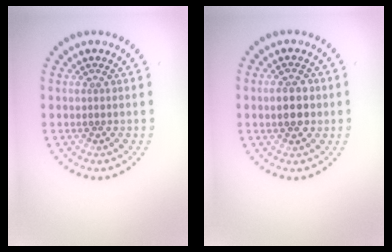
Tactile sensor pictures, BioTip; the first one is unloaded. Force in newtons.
{"total": 2.8, "press": 2.8, "slide": 0.2}